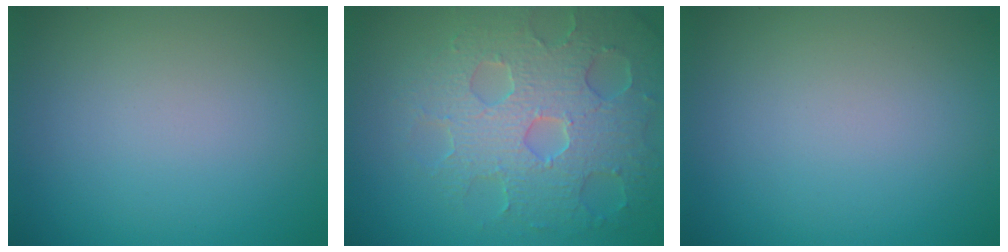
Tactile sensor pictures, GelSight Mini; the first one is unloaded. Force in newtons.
{"total": 7.0, "press": 5.5, "slide": 4.3}
{"total": 0.0}